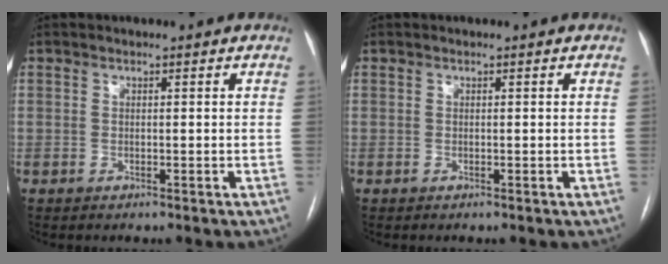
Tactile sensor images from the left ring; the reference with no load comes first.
{"total": 0.0}